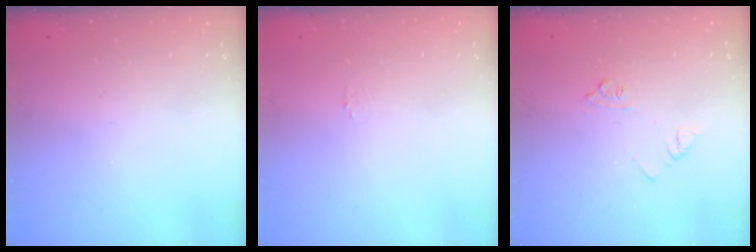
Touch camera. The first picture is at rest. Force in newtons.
{"total": 0.8, "press": 0.8, "slide": 0.2}
{"total": 5.3, "press": 5.2, "slide": 0.5}